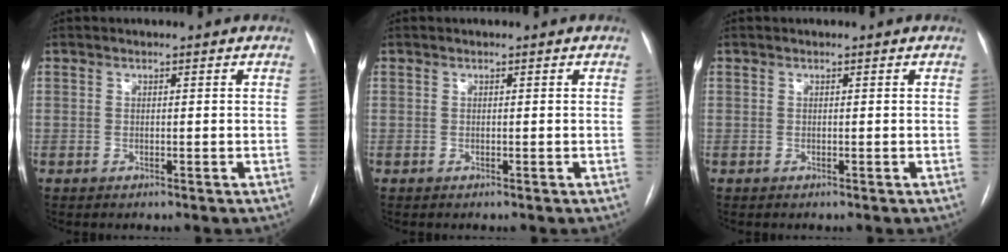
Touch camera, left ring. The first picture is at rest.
{"total": 0.0}
{"total": 0.0}